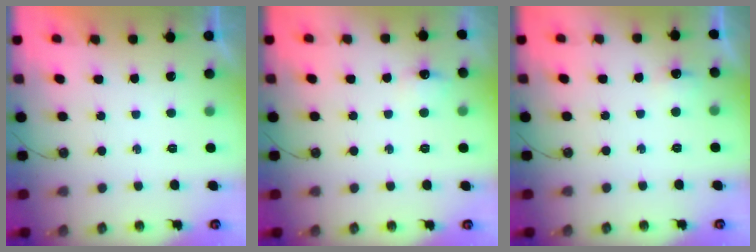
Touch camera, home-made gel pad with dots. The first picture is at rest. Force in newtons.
{"total": 5.9, "press": 5.8, "slide": 1.0}
{"total": 5.6, "press": 5.5, "slide": 1.2}